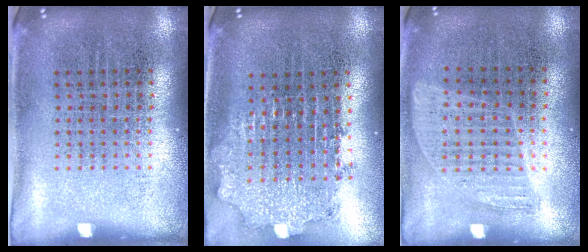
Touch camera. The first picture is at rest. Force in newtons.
{"total": 2.0, "press": 1.6, "slide": 1.3}
{"total": 0.8, "press": 0.8, "slide": 0.3}